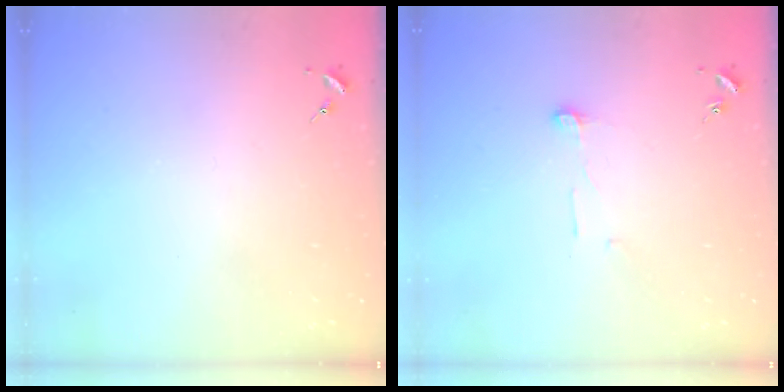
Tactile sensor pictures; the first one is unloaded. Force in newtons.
{"total": 5.4, "press": 5.4, "slide": 0.4}